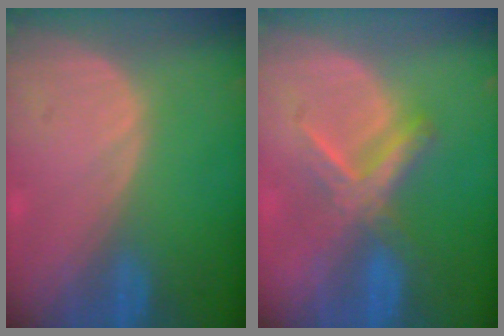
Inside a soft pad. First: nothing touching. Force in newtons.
{"total": 5.5, "press": 5.4, "slide": 1.0}